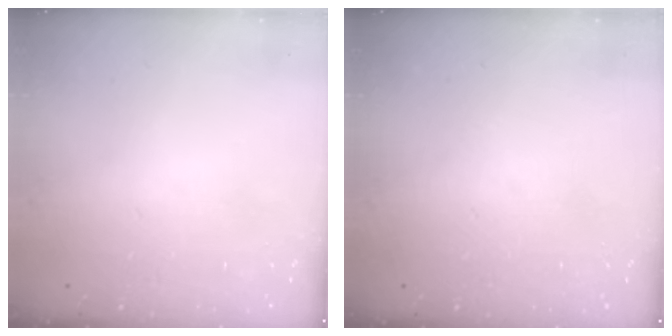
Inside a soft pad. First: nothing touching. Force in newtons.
{"total": 0.0}